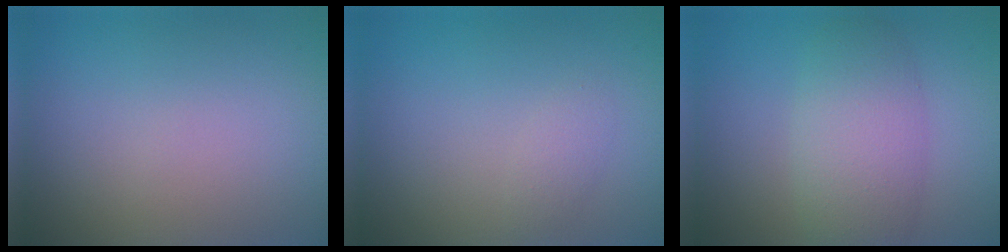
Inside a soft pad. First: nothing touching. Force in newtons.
{"total": 1.1, "press": 1.1, "slide": 0.0}
{"total": 5.0, "press": 5.0, "slide": 0.3}